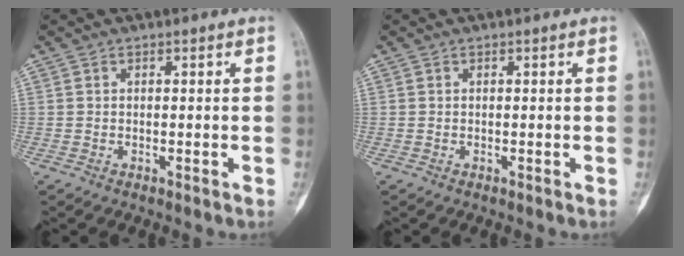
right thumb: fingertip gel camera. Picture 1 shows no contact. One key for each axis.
{"total": 0.0}